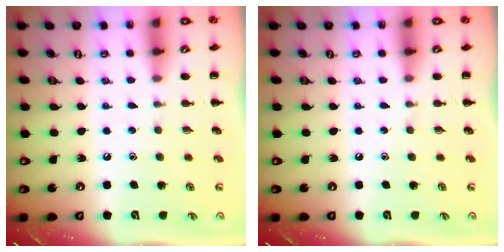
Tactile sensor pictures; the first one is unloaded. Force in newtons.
{"total": 0.0}